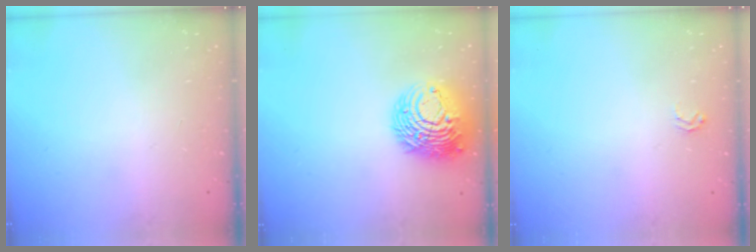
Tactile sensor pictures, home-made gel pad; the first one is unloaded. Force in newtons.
{"total": 13.8, "press": 13.7, "slide": 1.8}
{"total": 2.5, "press": 2.5, "slide": 0.3}